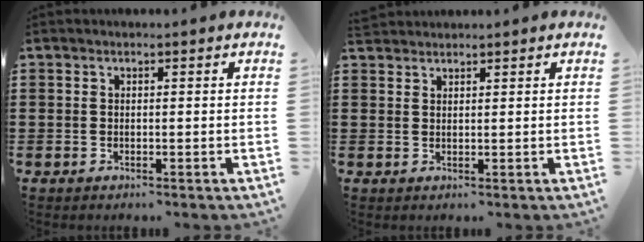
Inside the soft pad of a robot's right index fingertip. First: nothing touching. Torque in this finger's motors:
{"motor_torque": [0.62, 0.73, 0.00, 0.00]}